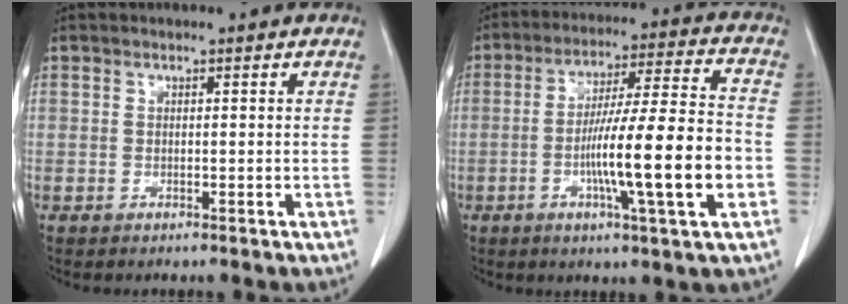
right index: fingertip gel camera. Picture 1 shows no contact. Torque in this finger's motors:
{"motor_torque": [1.87, -0.27, 1.00, 0.14]}